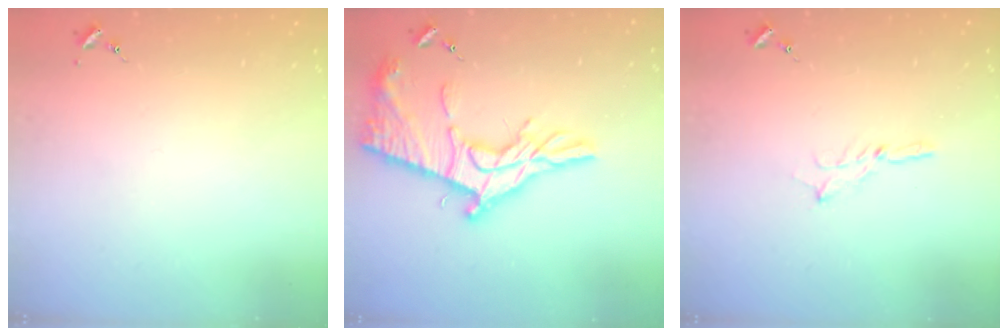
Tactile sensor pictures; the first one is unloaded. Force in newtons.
{"total": 21.7, "press": 21.7, "slide": 1.9}
{"total": 1.6, "press": 1.6, "slide": 0.1}